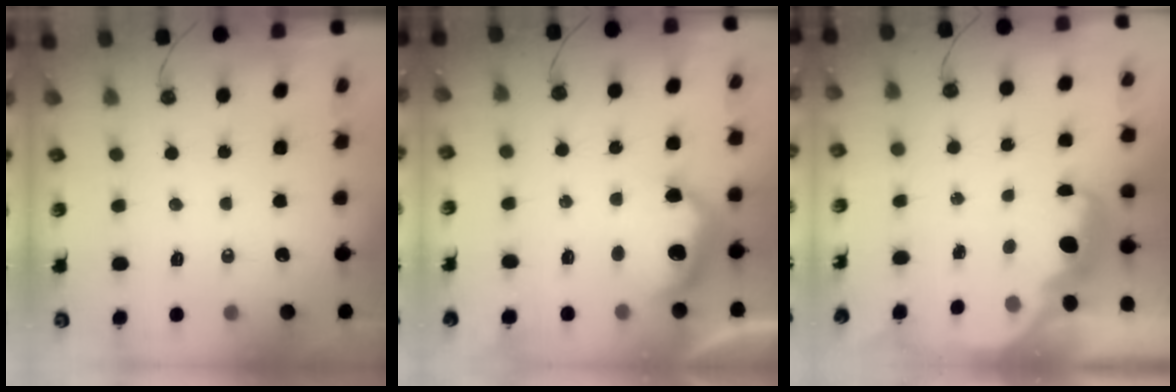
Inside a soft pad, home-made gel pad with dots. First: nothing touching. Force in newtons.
{"total": 13.5, "press": 13.4, "slide": 1.1}
{"total": 5.7, "press": 5.7, "slide": 0.6}